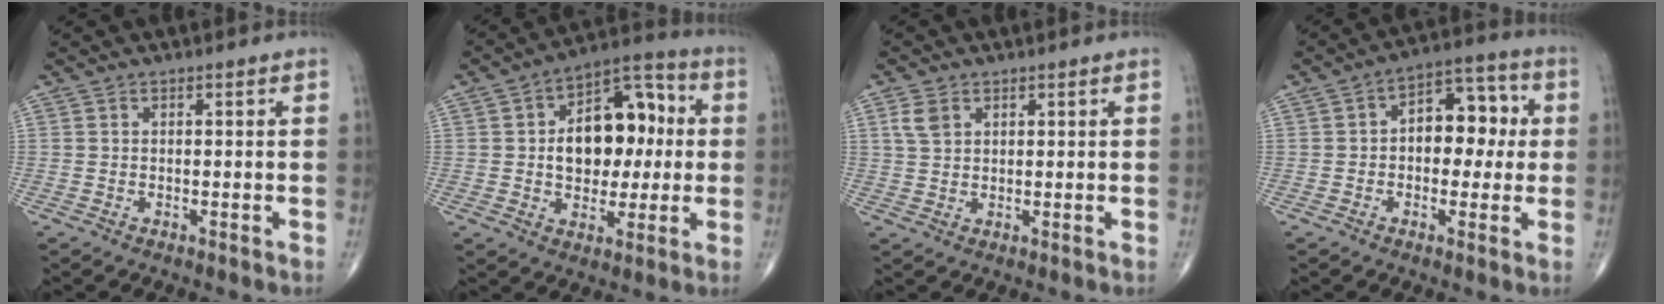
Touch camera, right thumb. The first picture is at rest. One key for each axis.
{"total": 16.1, "fx": 1.3, "fy": 10.5, "fz": 12.1, "tx": -0.134, "ty": 0.031, "tz": 0.018}
{"total": 3.5, "fx": 1.6, "fy": 2.3, "fz": 2.0, "tx": -0.037, "ty": 0.000, "tz": 0.036}
{"total": 10.9, "fx": 0.8, "fy": 6.9, "fz": 8.4, "tx": -0.075, "ty": 0.030, "tz": 0.002}